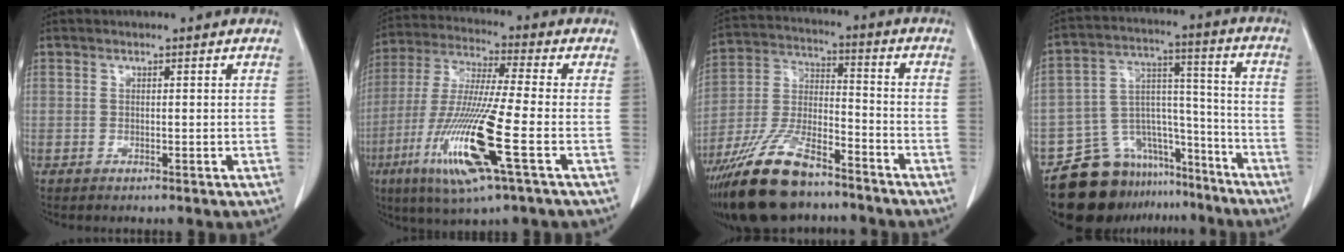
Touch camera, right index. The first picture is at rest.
{"total": 16.2, "force": [-5.7, 0.4, 15.2], "torque": [-0.318, -0.026, -0.110]}
{"total": 15.5, "force": [-11.7, 4.7, 9.0], "torque": [-0.193, -0.005, -0.217]}
{"total": 16.0, "force": [-13.0, 8.4, 4.2], "torque": [-0.060, 0.071, -0.205]}